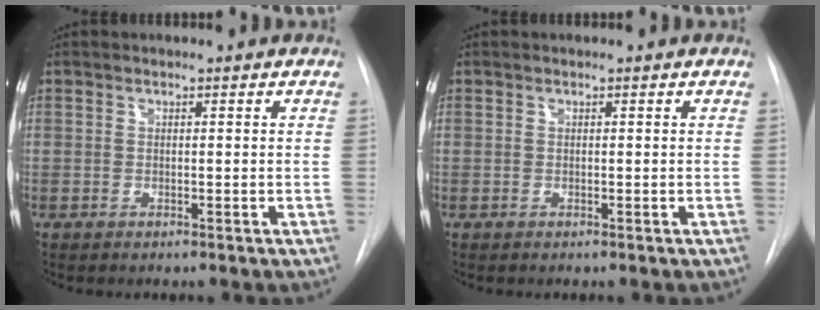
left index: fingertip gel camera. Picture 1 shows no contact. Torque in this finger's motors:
{"motor_torque": [-0.05, 0.05, 0.00, 0.00]}